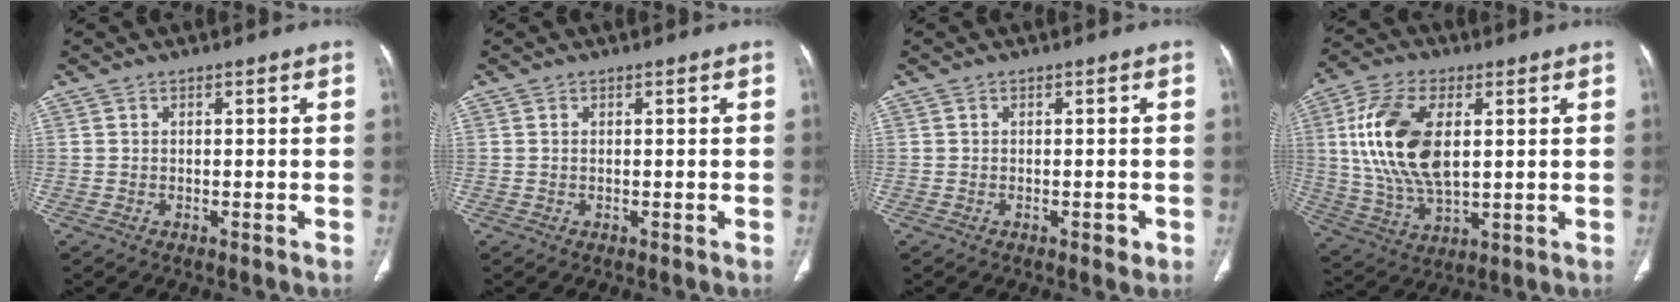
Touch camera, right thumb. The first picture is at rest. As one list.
[{"total": 0.0}, {"total": 1.4, "force": [-0.6, 0.8, 1.0], "torque": [-0.010, 0.000, -0.007]}, {"total": 17.1, "force": [3.1, 9.1, 14.2], "torque": [-0.280, -0.004, 0.061]}]